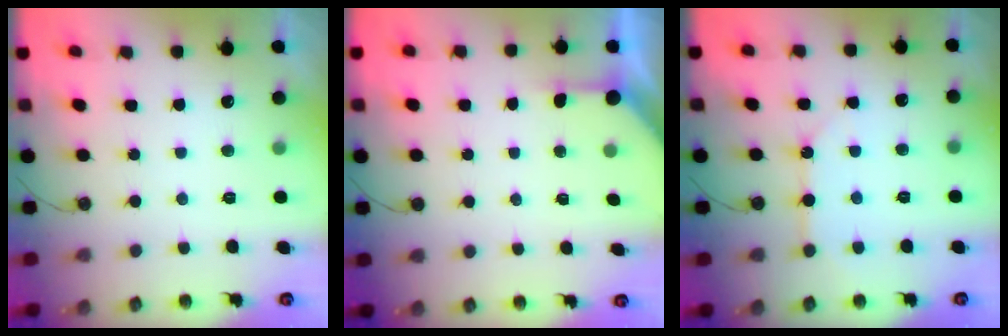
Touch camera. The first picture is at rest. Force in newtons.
{"total": 2.6, "press": 2.6, "slide": 0.4}
{"total": 7.8, "press": 7.7, "slide": 0.8}